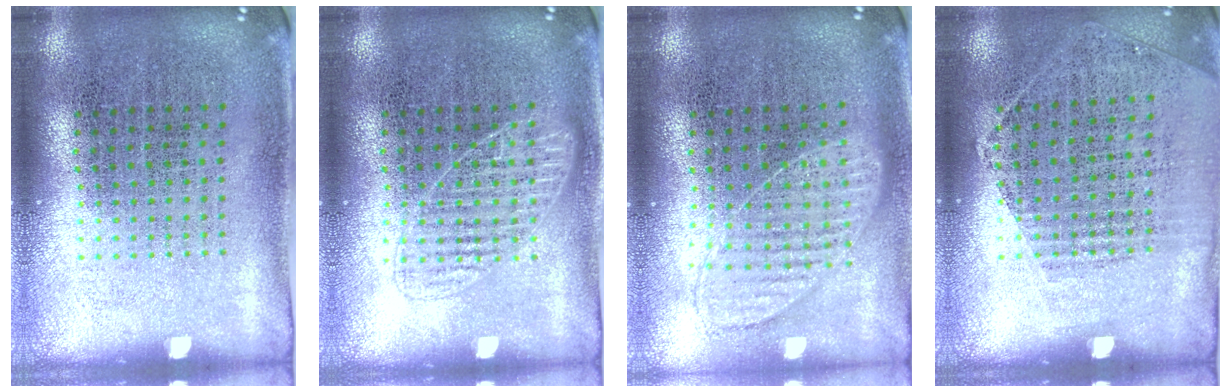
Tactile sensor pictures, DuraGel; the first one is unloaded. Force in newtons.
{"total": 1.8, "press": 1.8, "slide": 0.3}
{"total": 0.9, "press": 0.9, "slide": 0.2}
{"total": 1.2, "press": 1.0, "slide": 0.6}